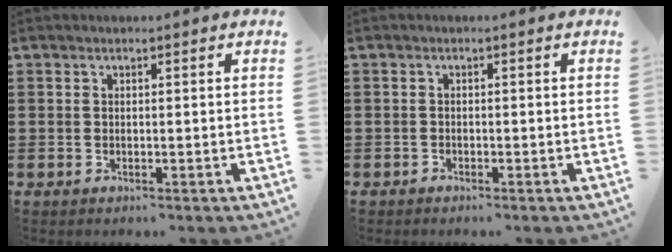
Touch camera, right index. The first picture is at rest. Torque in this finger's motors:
{"motor_torque": [0.51, 0.73, -0.44, -0.16]}